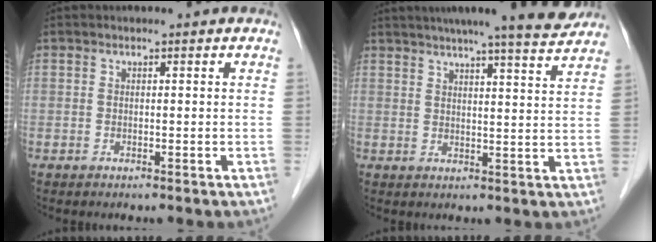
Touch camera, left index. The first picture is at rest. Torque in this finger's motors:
{"motor_torque": [0.14, -0.28, 0.68, 0.16]}